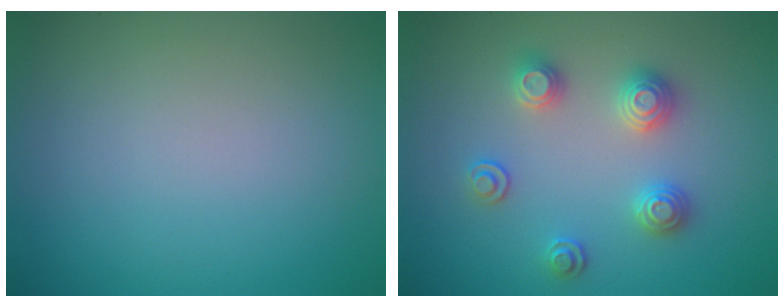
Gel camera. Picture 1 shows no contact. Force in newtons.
{"total": 2.9, "press": 2.8, "slide": 0.8}